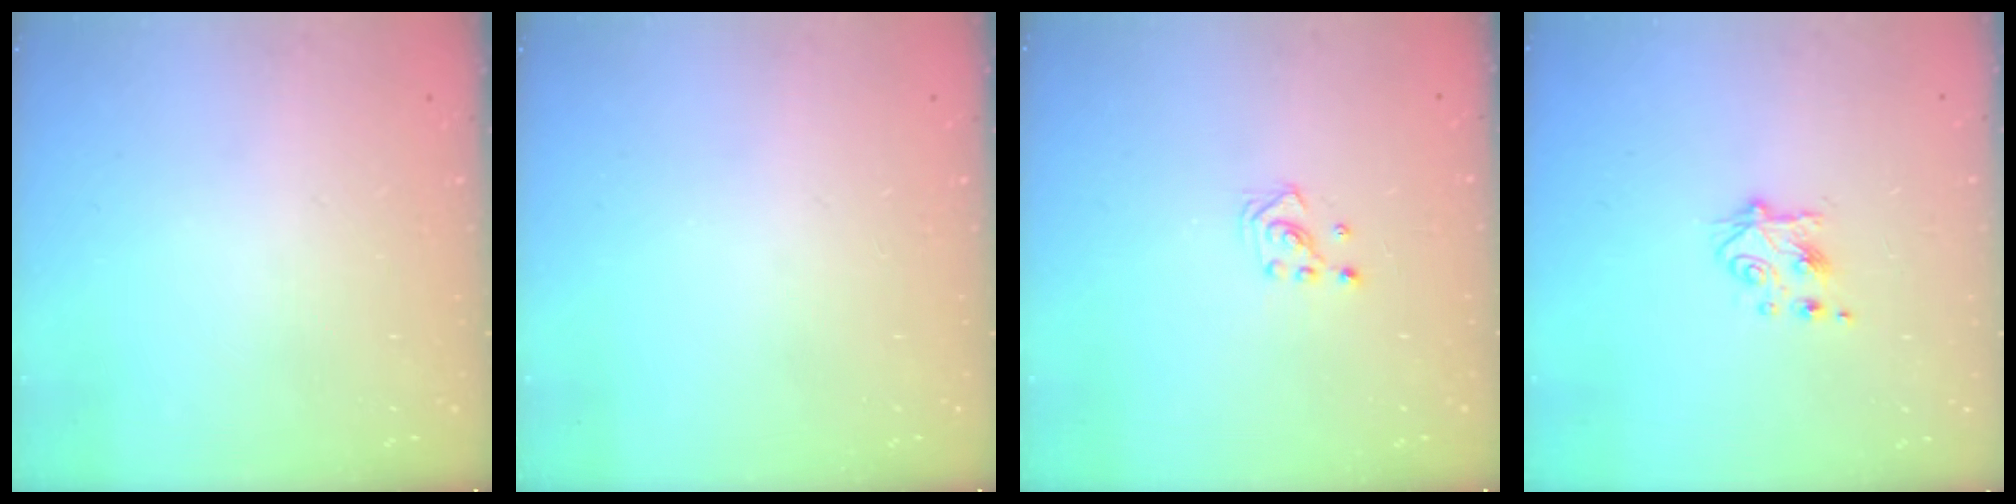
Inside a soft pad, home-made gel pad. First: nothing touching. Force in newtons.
{"total": 0.0}
{"total": 2.6, "press": 2.6, "slide": 0.3}
{"total": 5.3, "press": 5.2, "slide": 0.8}